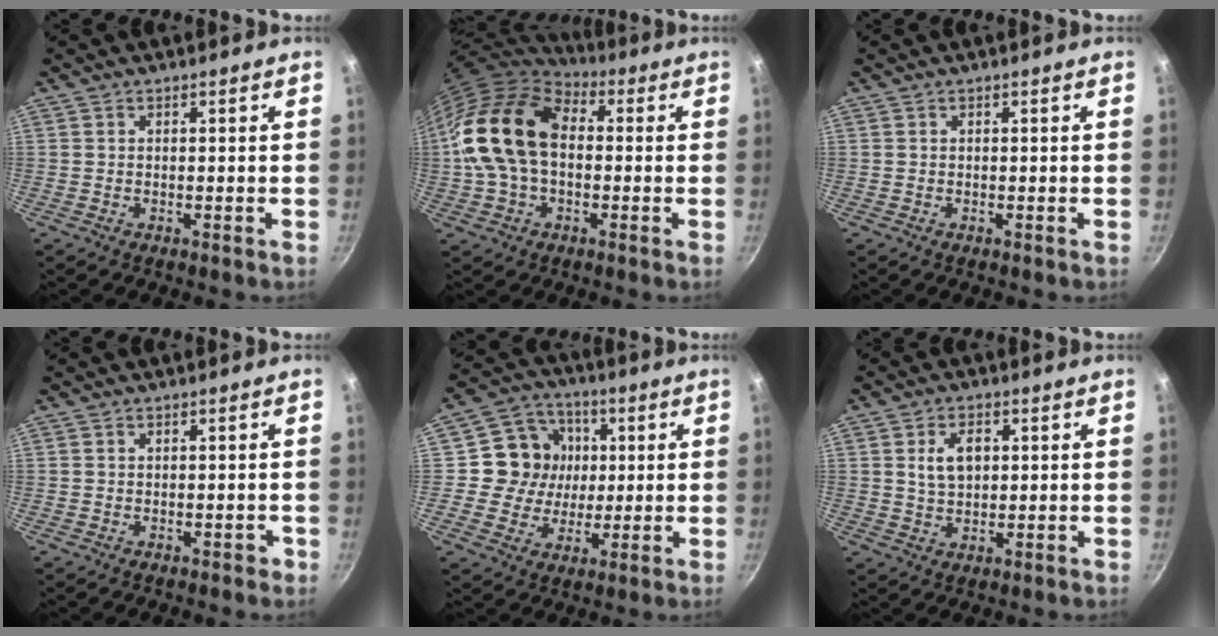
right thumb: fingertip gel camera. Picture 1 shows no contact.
{"total": 18.0, "force": [0.6, 12.2, 13.3], "torque": [-0.233, 0.036, 0.000]}
{"total": 0.0}
{"total": 1.0, "force": [-0.4, 0.7, 0.5], "torque": [0.004, 0.012, 0.000]}
{"total": 12.0, "force": [1.4, 11.3, 4.0], "torque": [-0.036, 0.011, 0.011]}
{"total": 6.1, "force": [1.3, 3.9, 4.4], "torque": [-0.063, -0.001, 0.026]}